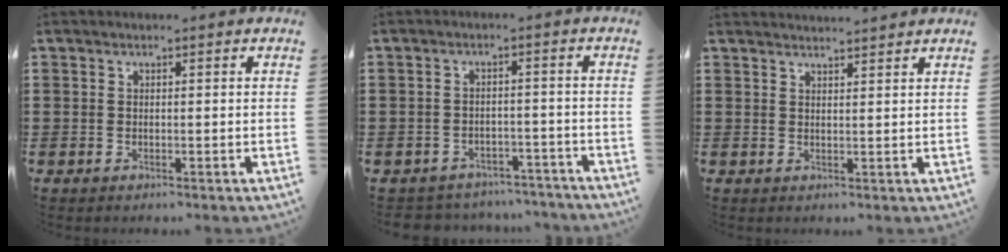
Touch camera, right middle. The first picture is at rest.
{"total": 3.3, "force": [-3.2, 0.5, -0.2], "torque": [-0.004, 0.000, -0.069]}
{"total": 2.0, "force": [2.0, -0.3, -0.1], "torque": [-0.003, -0.001, 0.039]}